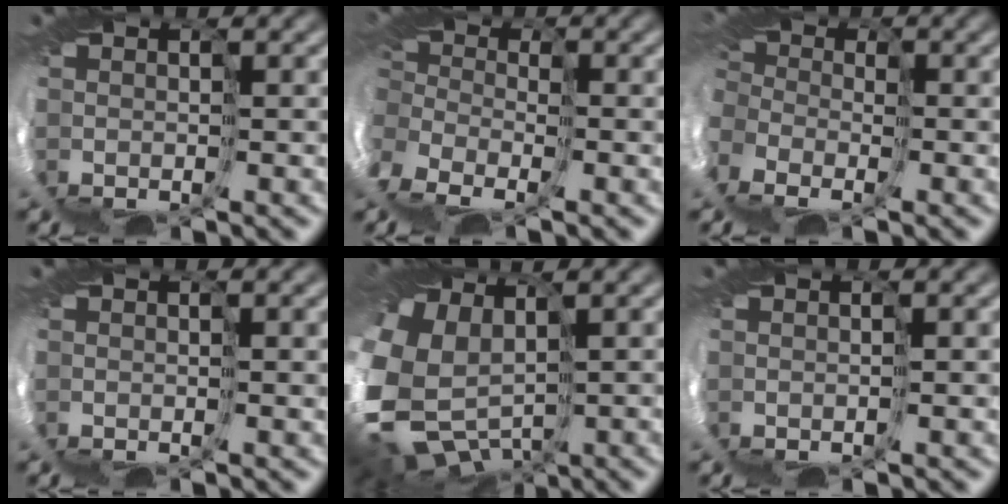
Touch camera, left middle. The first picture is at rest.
{"total": 7.2, "force": [-4.5, 4.8, 2.9], "torque": [-0.083, -0.022, -0.058]}
{"total": 9.8, "force": [-5.6, 6.8, 4.3], "torque": [-0.109, -0.030, -0.083]}
{"total": 1.9, "force": [0.8, 0.3, 1.7], "torque": [-0.027, 0.002, 0.009]}
{"total": 9.8, "force": [-0.1, 6.8, 7.0], "torque": [-0.231, -0.039, 0.032]}
{"total": 0.7, "force": [0.4, -0.3, 0.5], "torque": [-0.012, -0.002, 0.002]}